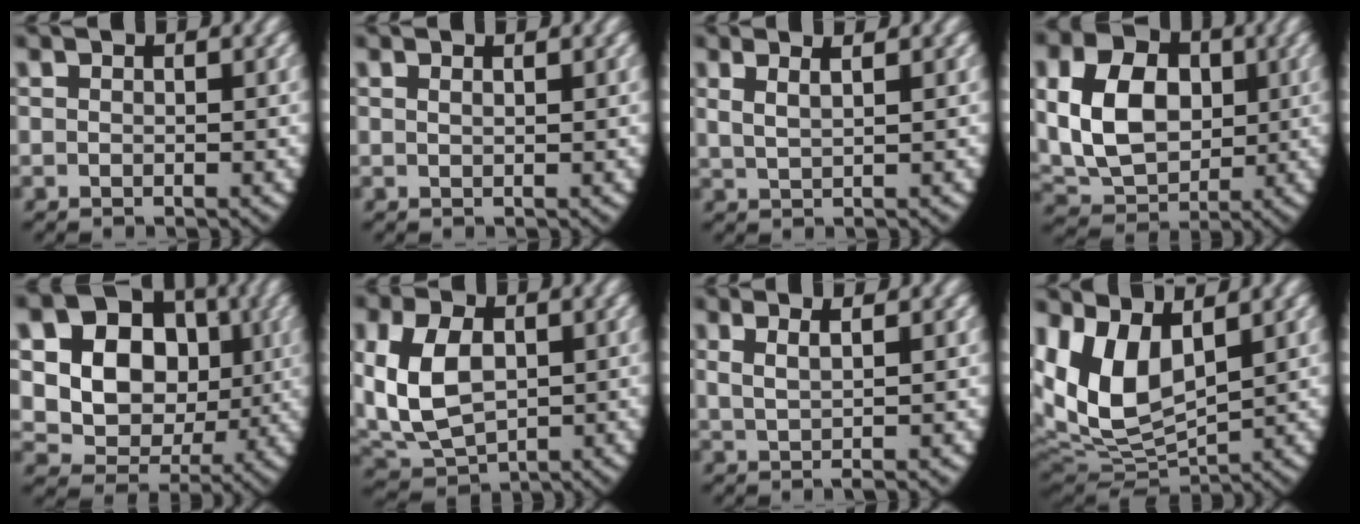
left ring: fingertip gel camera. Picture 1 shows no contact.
{"total": 0.8, "force": [0.4, -0.5, 0.4], "torque": [-0.008, -0.006, 0.012]}
{"total": 3.1, "force": [1.6, 1.2, 2.3], "torque": [-0.038, 0.007, 0.028]}
{"total": 10.6, "force": [0.5, 8.5, 6.2], "torque": [-0.146, -0.032, 0.019]}
{"total": 18.7, "force": [2.4, 16.1, 9.3], "torque": [-0.221, -0.043, 0.034]}
{"total": 10.0, "force": [-0.4, 8.2, 5.7], "torque": [-0.156, -0.043, 0.011]}
{"total": 3.5, "force": [1.3, 1.2, 2.9], "torque": [-0.043, 0.012, 0.021]}
{"total": 11.9, "force": [1.4, 9.1, 7.5], "torque": [-0.192, -0.030, 0.037]}